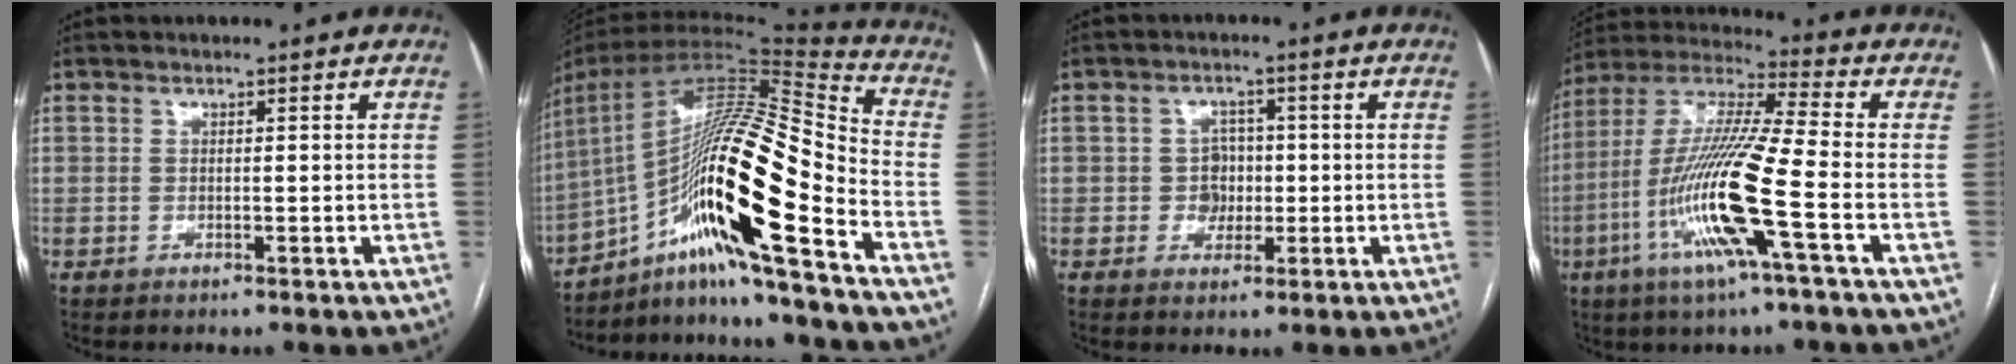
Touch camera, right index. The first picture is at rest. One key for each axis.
{"total": 22.4, "fx": -11.0, "fy": 0.8, "fz": 19.5, "tx": -0.348, "ty": 0.008, "tz": -0.193}
{"total": 3.6, "fx": -0.3, "fy": 3.4, "fz": 1.2, "tx": -0.012, "ty": 0.013, "tz": 0.003}
{"total": 16.7, "fx": -5.6, "fy": 0.0, "fz": 15.8, "tx": -0.329, "ty": -0.010, "tz": -0.112}